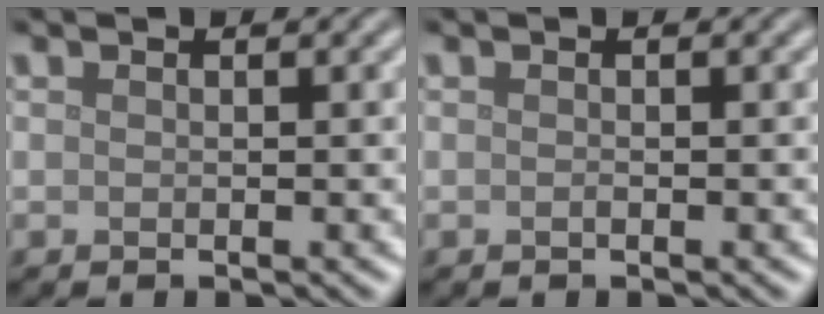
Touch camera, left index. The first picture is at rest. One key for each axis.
{"total": 0.0}